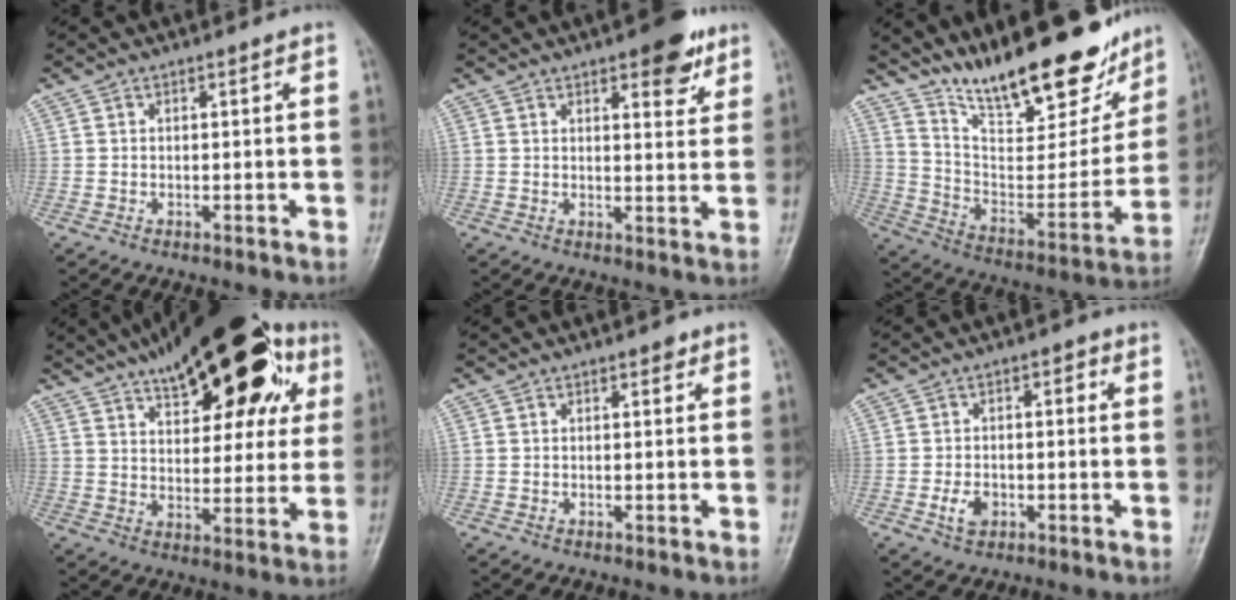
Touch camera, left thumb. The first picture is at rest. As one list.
[{"total": 7.6, "force": [4.5, 3.0, 5.2], "torque": [-0.043, -0.021, 0.054]}, {"total": 24.5, "force": [18.9, 7.4, 13.8], "torque": [-0.170, -0.093, 0.305]}, {"total": 26.3, "force": [13.2, 11.5, 19.6], "torque": [-0.254, 0.011, 0.191]}, {"total": 0.9, "force": [0.4, 0.6, 0.5], "torque": [0.001, 0.000, 0.002]}, {"total": 4.8, "force": [-1.2, 3.4, 3.2], "torque": [-0.042, 0.013, -0.023]}]